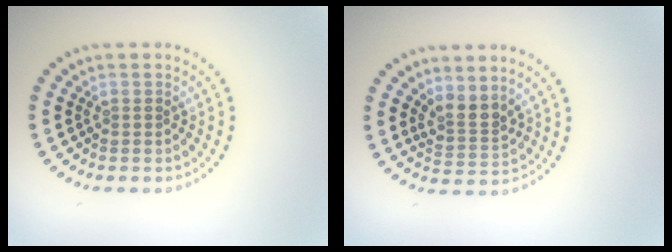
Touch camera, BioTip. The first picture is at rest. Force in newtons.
{"total": 2.5, "press": 1.9, "slide": 1.7}